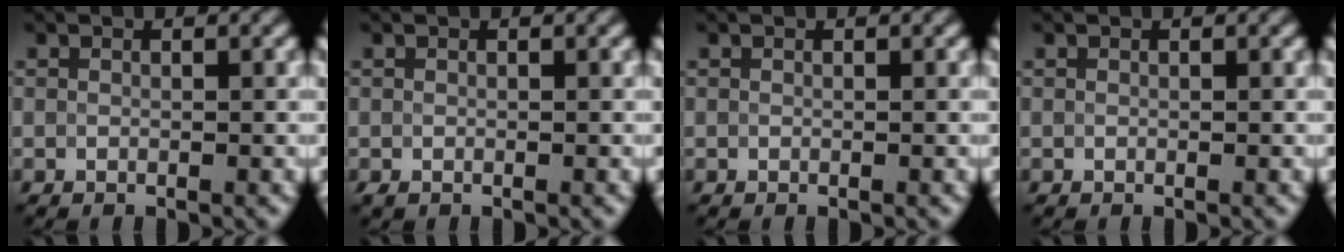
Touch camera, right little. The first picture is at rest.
{"total": 0.6, "force": [-0.4, 0.4, 0.3], "torque": [-0.005, -0.001, -0.007]}
{"total": 0.0}
{"total": 0.0}